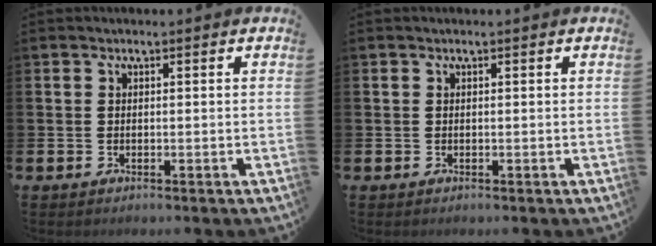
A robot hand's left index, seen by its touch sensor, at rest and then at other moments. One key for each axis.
{"total": 0.0}